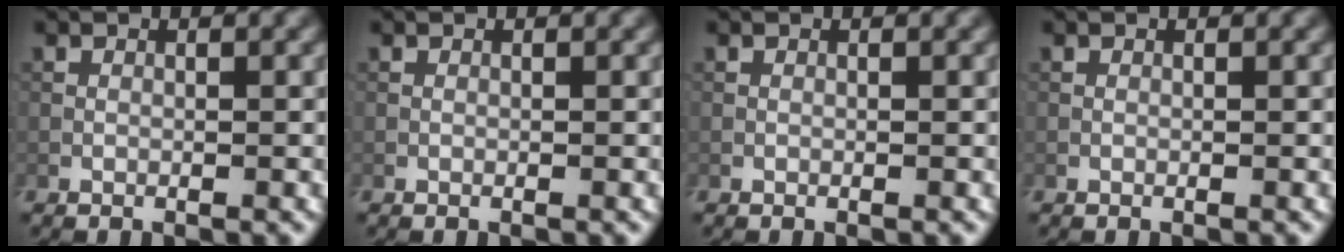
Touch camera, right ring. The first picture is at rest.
{"total": 0.0}
{"total": 0.0}
{"total": 0.0}